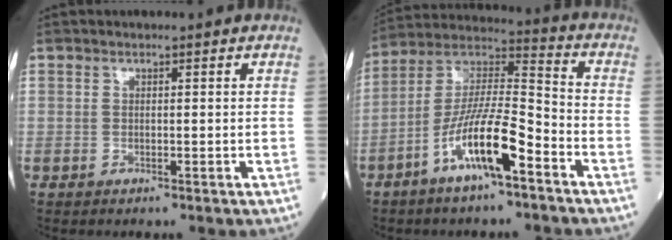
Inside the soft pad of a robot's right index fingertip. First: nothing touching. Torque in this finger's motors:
{"motor_torque": [1.38, -0.61, 0.97, 0.21]}